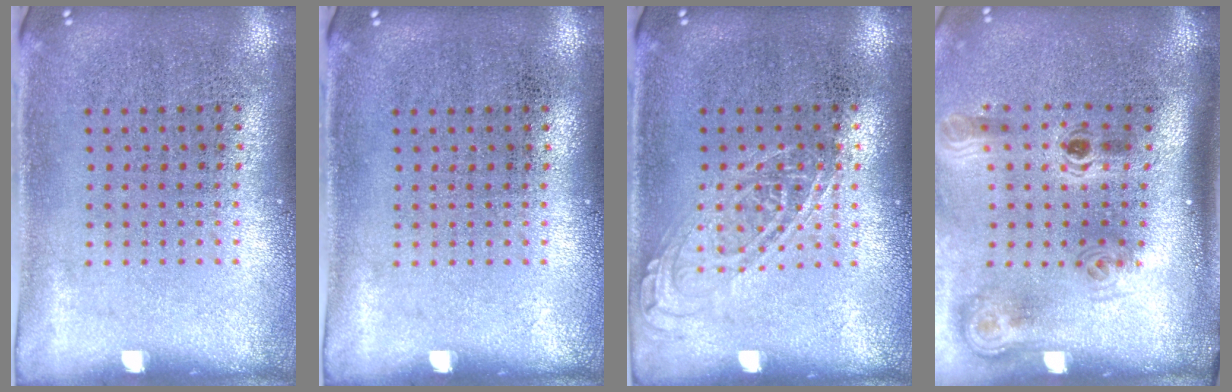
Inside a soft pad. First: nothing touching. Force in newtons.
{"total": 0.0}
{"total": 0.8, "press": 0.8, "slide": 0.1}
{"total": 2.2, "press": 1.4, "slide": 1.7}